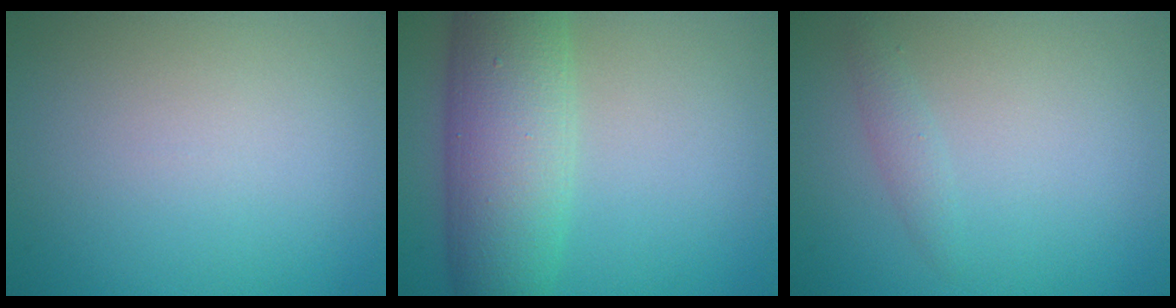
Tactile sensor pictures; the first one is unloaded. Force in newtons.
{"total": 8.7, "press": 8.7, "slide": 0.2}
{"total": 1.1, "press": 1.1, "slide": 0.0}